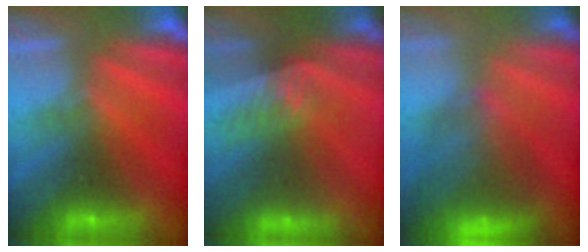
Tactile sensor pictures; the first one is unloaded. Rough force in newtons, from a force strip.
{"total": 3.0}
{"total": 8.5}